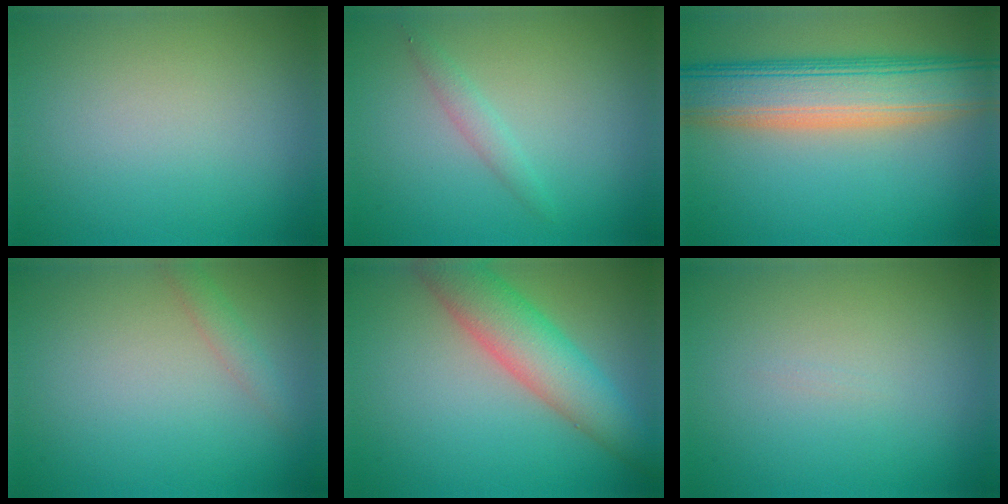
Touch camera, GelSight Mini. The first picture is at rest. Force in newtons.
{"total": 1.3, "press": 1.3, "slide": 0.1}
{"total": 9.2, "press": 9.2, "slide": 0.5}
{"total": 1.3, "press": 1.3, "slide": 0.0}
{"total": 6.3, "press": 6.3, "slide": 0.2}
{"total": 0.0}